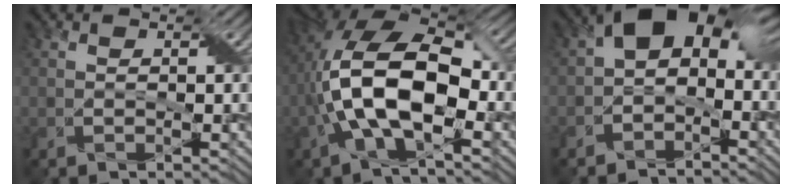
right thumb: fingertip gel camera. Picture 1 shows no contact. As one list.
[{"total": 14.2, "force": [-2.3, 6.7, 12.3], "torque": [-0.270, 0.005, -0.056]}, {"total": 10.7, "force": [0.2, 7.3, 7.8], "torque": [-0.107, -0.001, 0.004]}]